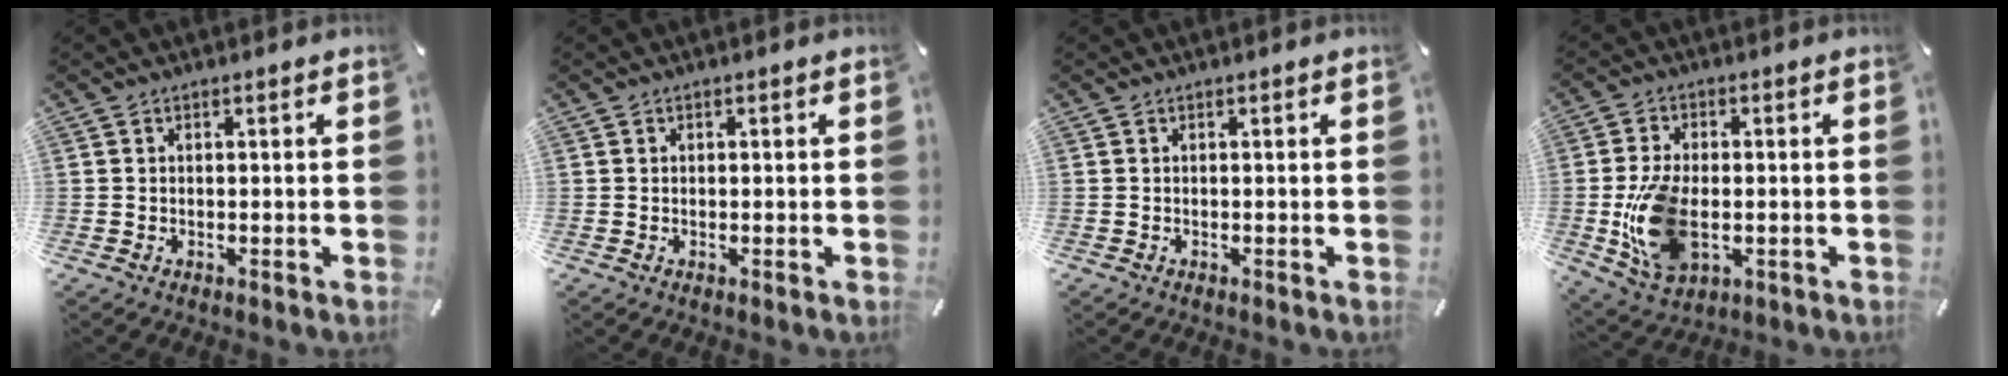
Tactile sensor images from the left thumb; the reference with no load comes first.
{"total": 0.0}
{"total": 0.0}
{"total": 13.5, "force": [-2.0, 8.4, 10.4], "torque": [-0.231, -0.014, -0.033]}